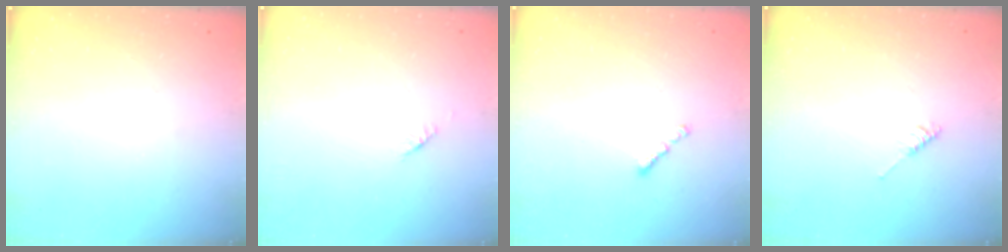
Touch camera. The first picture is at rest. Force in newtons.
{"total": 1.4, "press": 1.3, "slide": 0.5}
{"total": 1.1, "press": 1.0, "slide": 0.4}
{"total": 2.2, "press": 2.2, "slide": 0.5}